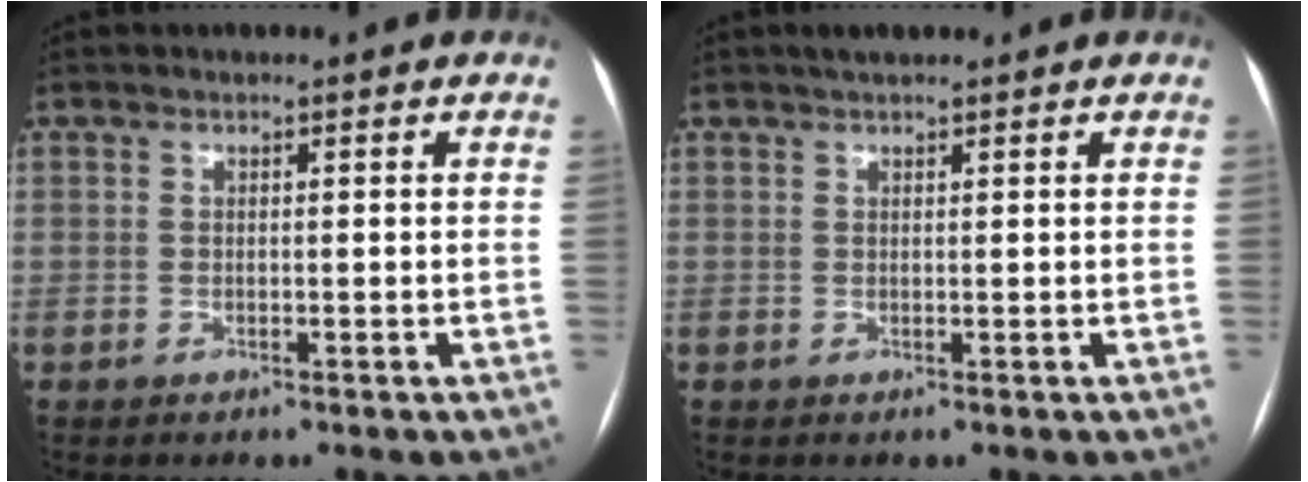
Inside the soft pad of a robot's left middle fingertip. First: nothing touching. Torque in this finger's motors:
{"motor_torque": [0.20, -0.09, -0.02, 0.00]}